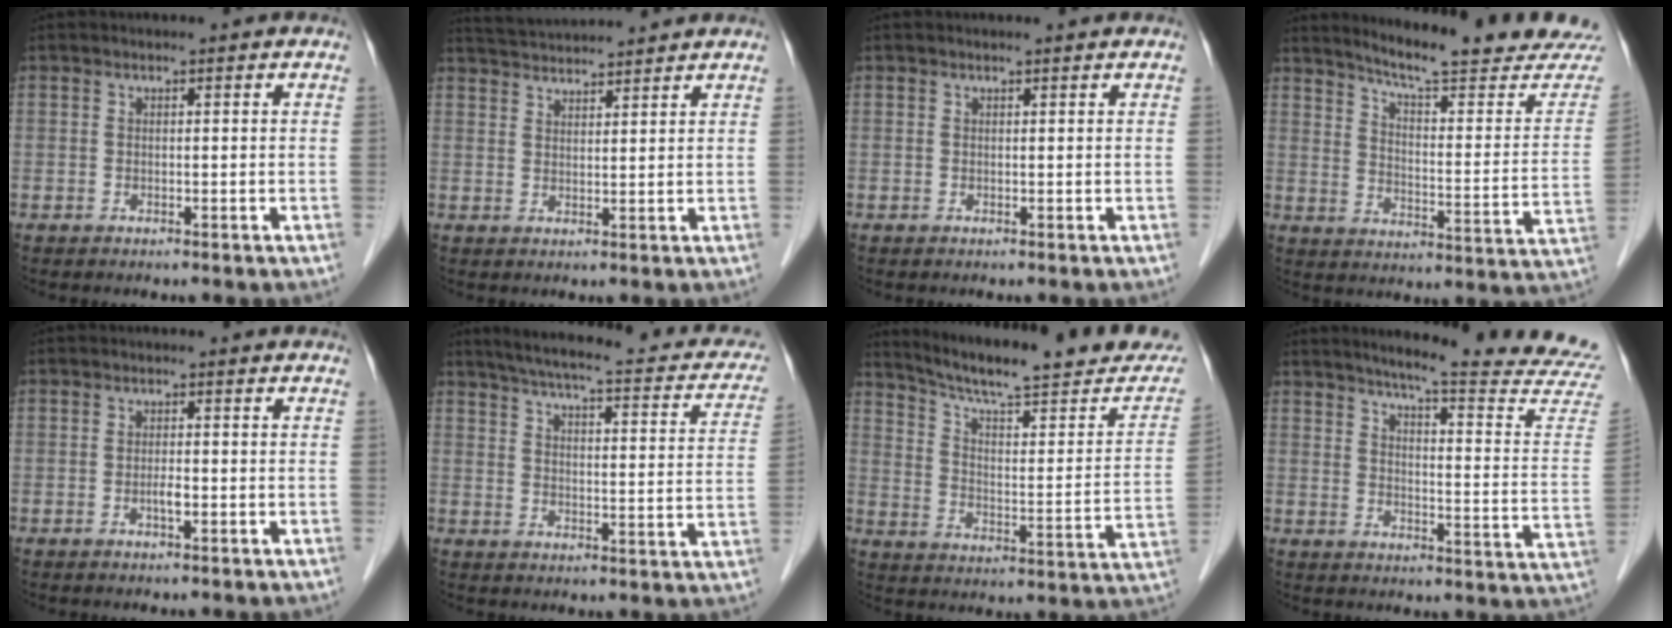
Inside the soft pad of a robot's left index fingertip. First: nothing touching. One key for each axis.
{"total": 6.6, "fx": 6.5, "fy": -0.4, "fz": 1.4, "tx": -0.034, "ty": 0.026, "tz": 0.106}
{"total": 0.0}
{"total": 20.1, "fx": 18.7, "fy": 0.5, "fz": 7.5, "tx": -0.106, "ty": -0.098, "tz": 0.235}
{"total": 1.7, "fx": -1.2, "fy": 0.1, "fz": 1.1, "tx": -0.023, "ty": -0.006, "tz": -0.021}
{"total": 22.1, "fx": 18.2, "fy": 4.7, "fz": 11.6, "tx": -0.159, "ty": 0.001, "tz": 0.214}
{"total": 22.1, "fx": 19.5, "fy": 2.6, "fz": 10.1, "tx": -0.145, "ty": -0.044, "tz": 0.261}
{"total": 21.4, "fx": 19.7, "fy": -1.2, "fz": 8.3, "tx": -0.114, "ty": -0.123, "tz": 0.226}